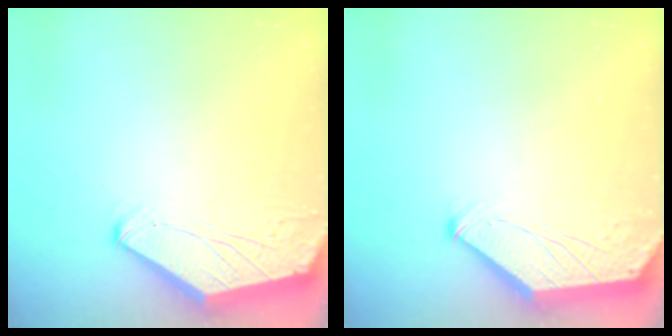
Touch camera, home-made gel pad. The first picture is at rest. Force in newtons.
{"total": 0.0}